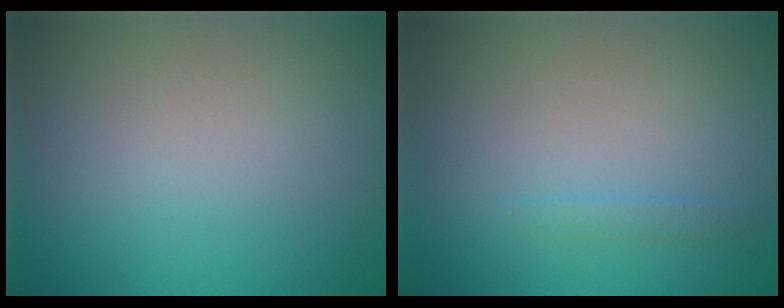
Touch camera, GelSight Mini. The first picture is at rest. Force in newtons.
{"total": 0.9, "press": 0.9, "slide": 0.1}